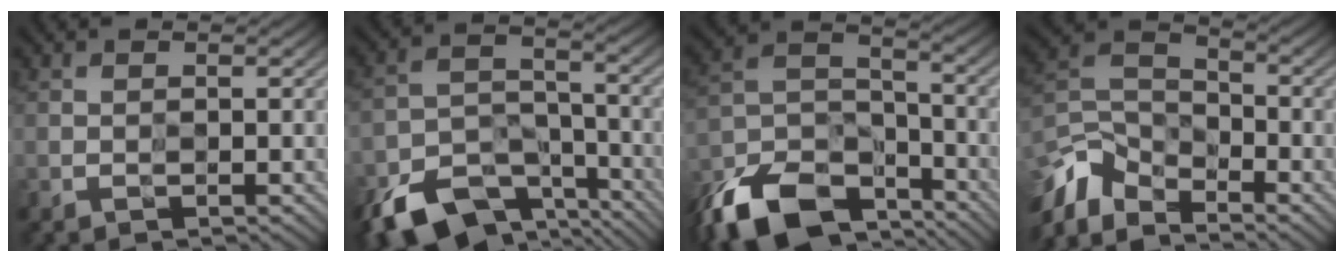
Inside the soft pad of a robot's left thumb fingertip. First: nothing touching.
{"total": 9.5, "force": [-7.5, 5.2, 3.0], "torque": [-0.061, -0.015, -0.135]}
{"total": 12.9, "force": [-10.4, 6.1, 4.8], "torque": [-0.121, -0.012, -0.203]}
{"total": 9.2, "force": [-6.8, 4.9, 3.7], "torque": [-0.090, -0.006, -0.149]}